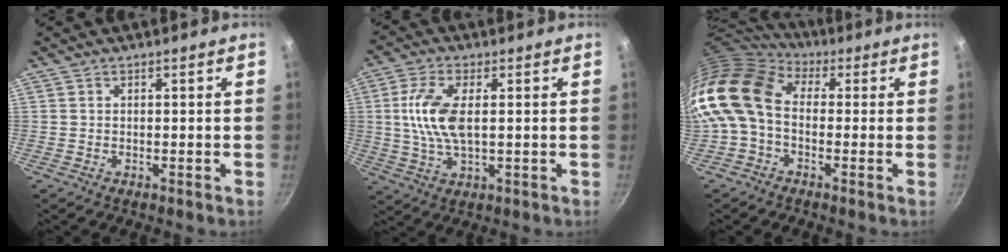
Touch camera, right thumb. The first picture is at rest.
{"total": 9.6, "force": [1.1, 4.3, 8.5], "torque": [-0.176, 0.002, 0.020]}
{"total": 14.5, "force": [-0.2, 10.5, 10.0], "torque": [-0.193, 0.029, -0.025]}